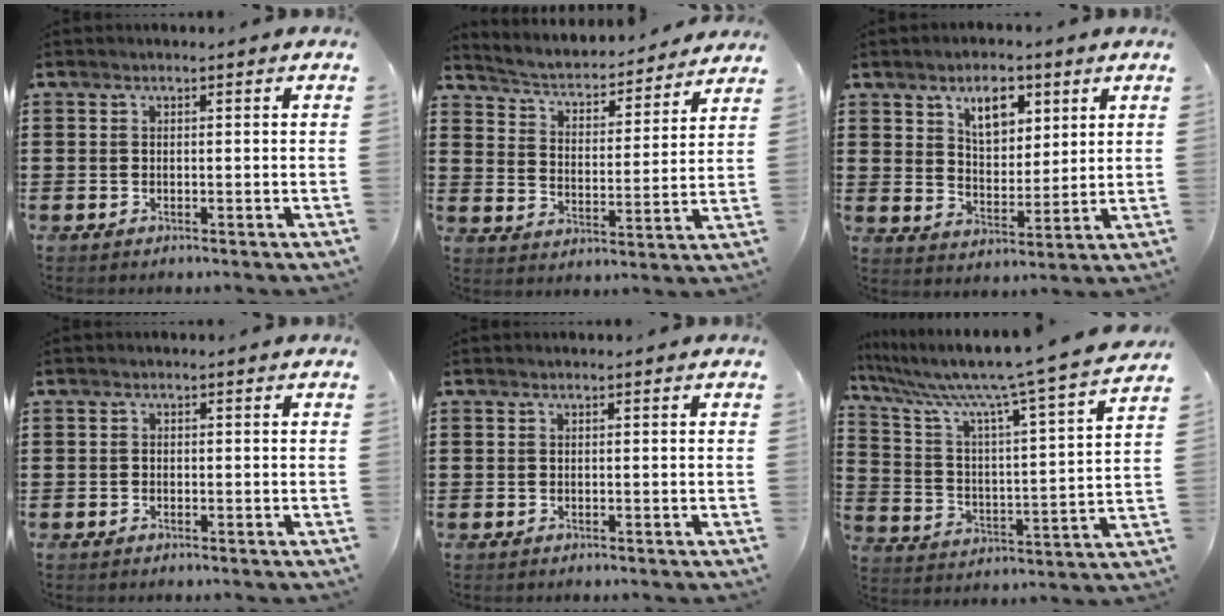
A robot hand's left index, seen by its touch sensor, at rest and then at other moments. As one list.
[{"total": 3.2, "force": [3.1, 0.4, 0.7], "torque": [-0.035, -0.031, 0.043]}, {"total": 6.9, "force": [4.2, 3.6, 4.0], "torque": [-0.063, -0.003, 0.070]}, {"total": 0.7, "force": [-0.5, 0.4, 0.2], "torque": [-0.007, -0.001, -0.009]}, {"total": 0.0}, {"total": 9.3, "force": [8.0, -0.6, 4.8], "torque": [-0.130, -0.066, 0.120]}]